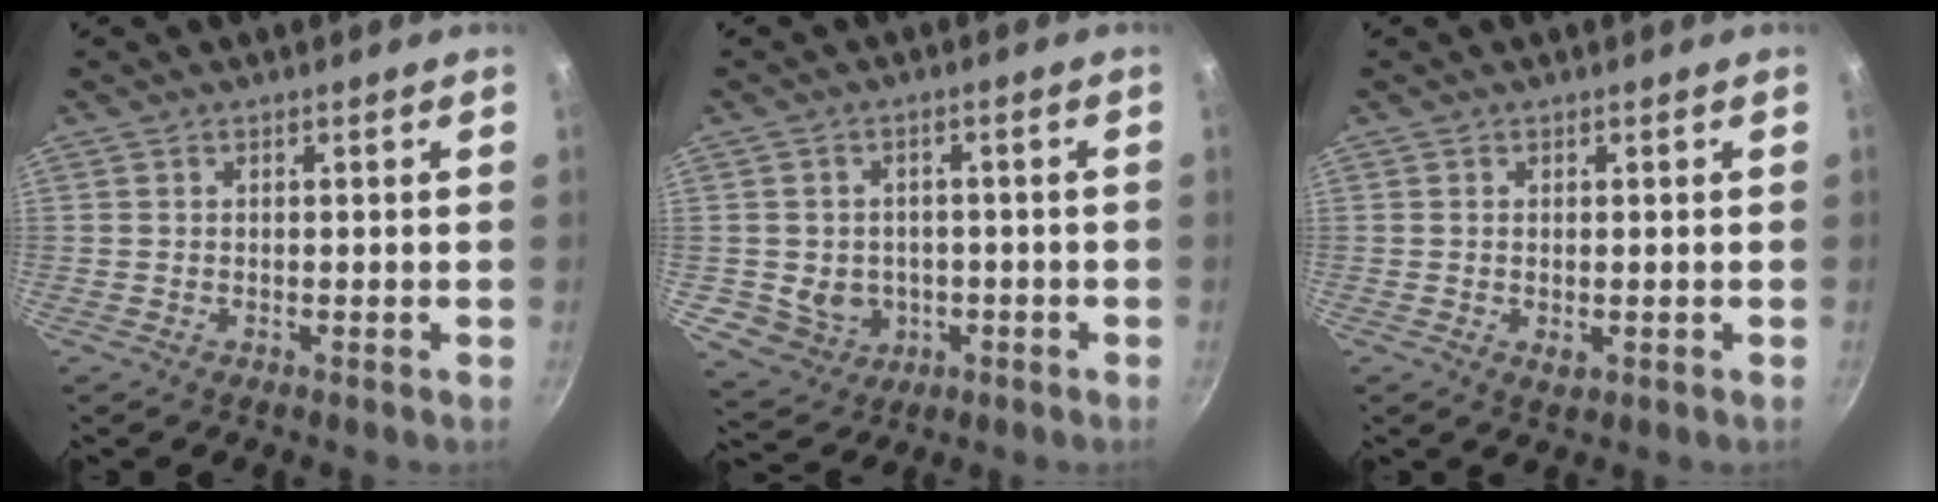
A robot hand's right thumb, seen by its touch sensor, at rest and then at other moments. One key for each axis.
{"total": 7.5, "fx": -1.5, "fy": 6.8, "fz": 2.9, "tx": -0.030, "ty": 0.017, "tz": -0.004}
{"total": 1.8, "fx": -0.3, "fy": 1.0, "fz": 1.5, "tx": -0.024, "ty": -0.004, "tz": -0.002}